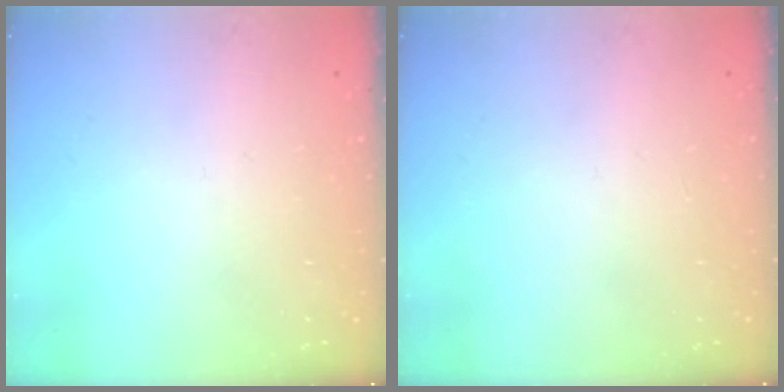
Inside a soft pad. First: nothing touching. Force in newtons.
{"total": 0.0}